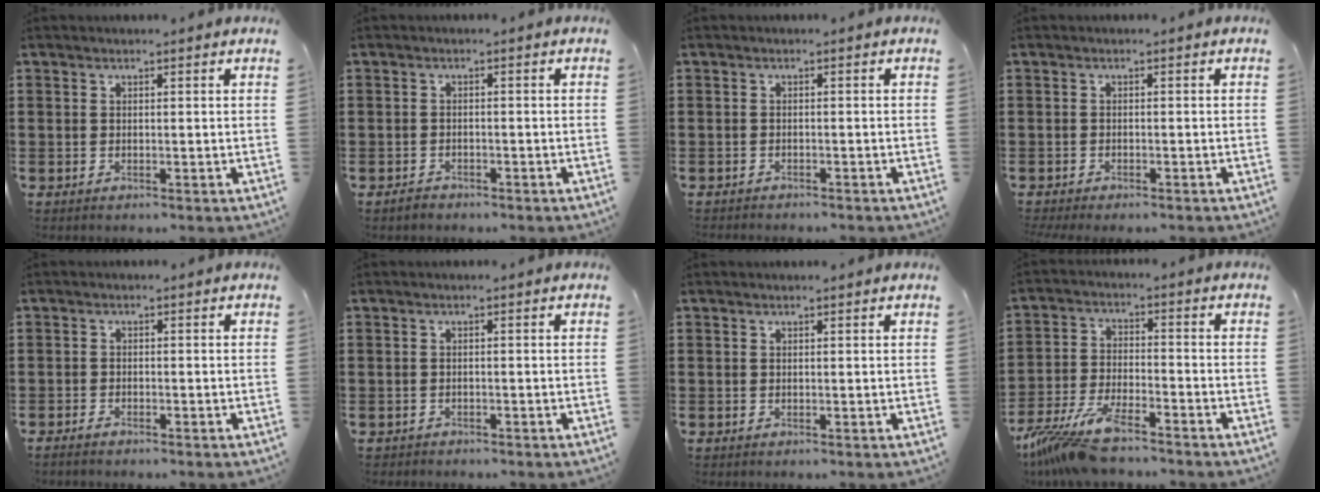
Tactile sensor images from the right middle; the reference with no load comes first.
{"total": 1.1, "force": [-1.0, 0.5, 0.2], "torque": [-0.007, 0.000, -0.022]}
{"total": 0.7, "force": [-0.7, 0.0, 0.0], "torque": [-0.002, 0.000, -0.015]}
{"total": 0.8, "force": [-0.8, 0.0, 0.2], "torque": [-0.005, -0.003, -0.015]}
{"total": 1.1, "force": [-1.0, 0.1, 0.4], "torque": [-0.012, -0.004, -0.018]}
{"total": 0.7, "force": [-0.6, 0.2, -0.1], "torque": [0.000, 0.001, -0.015]}
{"total": 0.0}
{"total": 9.5, "force": [-8.0, 1.5, 5.0], "torque": [-0.123, -0.003, -0.158]}